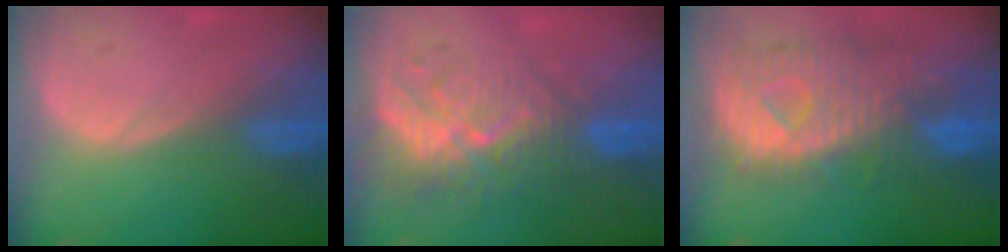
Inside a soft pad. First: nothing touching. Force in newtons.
{"total": 9.9, "press": 8.6, "slide": 4.9}
{"total": 10.7, "press": 9.7, "slide": 4.7}